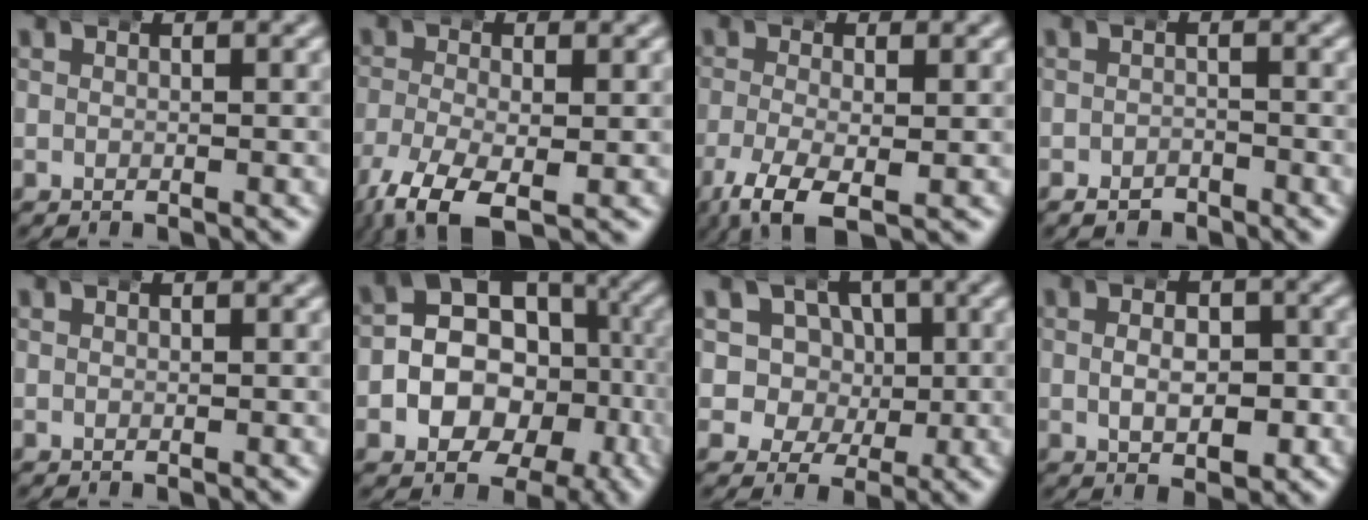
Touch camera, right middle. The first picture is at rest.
{"total": 6.9, "force": [-4.5, 3.0, 4.3], "torque": [-0.097, -0.030, -0.058]}
{"total": 5.9, "force": [-3.6, 2.2, 4.0], "torque": [-0.088, -0.027, -0.047]}
{"total": 2.0, "force": [-1.8, 0.9, -0.1], "torque": [0.000, -0.010, -0.028]}
{"total": 0.0}
{"total": 12.5, "force": [-1.5, 10.6, 6.4], "torque": [-0.127, -0.045, -0.019]}
{"total": 8.7, "force": [0.6, 8.2, 3.1], "torque": [-0.078, -0.030, 0.004]}
{"total": 5.0, "force": [-0.9, 3.1, 3.8], "torque": [-0.038, -0.004, -0.017]}